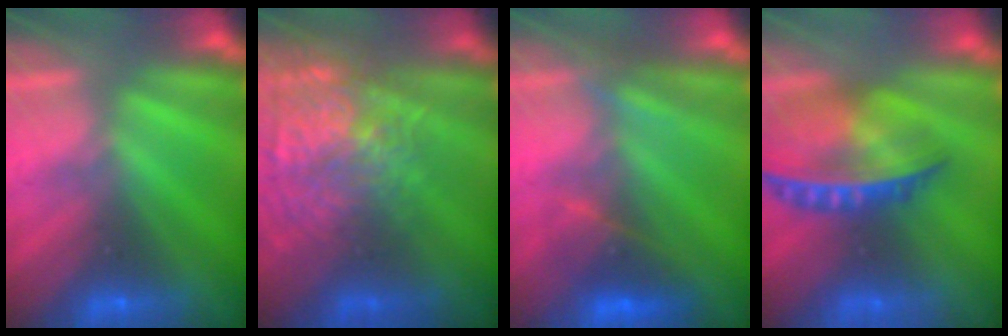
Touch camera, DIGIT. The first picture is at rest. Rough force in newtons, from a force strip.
{"total": 7.9}
{"total": 3.5}
{"total": 8.7}